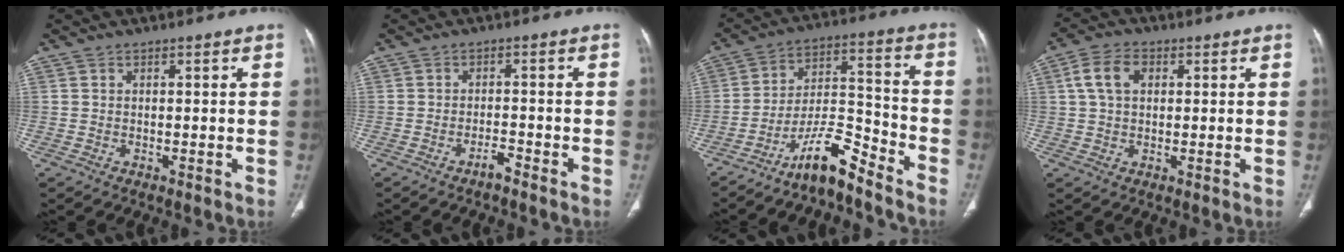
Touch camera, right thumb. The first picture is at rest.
{"total": 1.8, "force": [-1.6, 0.2, 0.9], "torque": [-0.022, 0.010, -0.027]}
{"total": 10.1, "force": [-8.5, 1.7, 5.2], "torque": [-0.093, 0.086, -0.153]}
{"total": 6.1, "force": [1.6, 4.0, 4.3], "torque": [-0.086, 0.014, 0.027]}